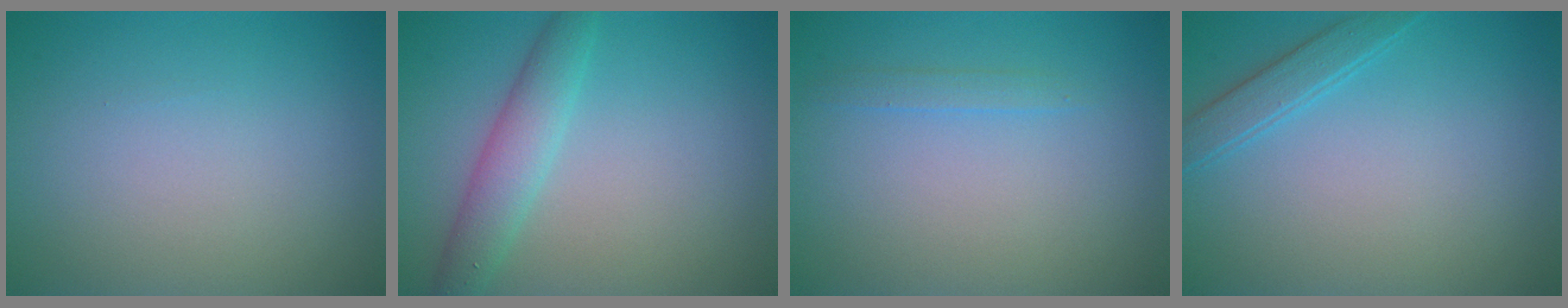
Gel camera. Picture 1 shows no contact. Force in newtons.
{"total": 3.3, "press": 3.3, "slide": 0.1}
{"total": 0.9, "press": 0.9, "slide": 0.1}
{"total": 1.9, "press": 1.9, "slide": 0.1}